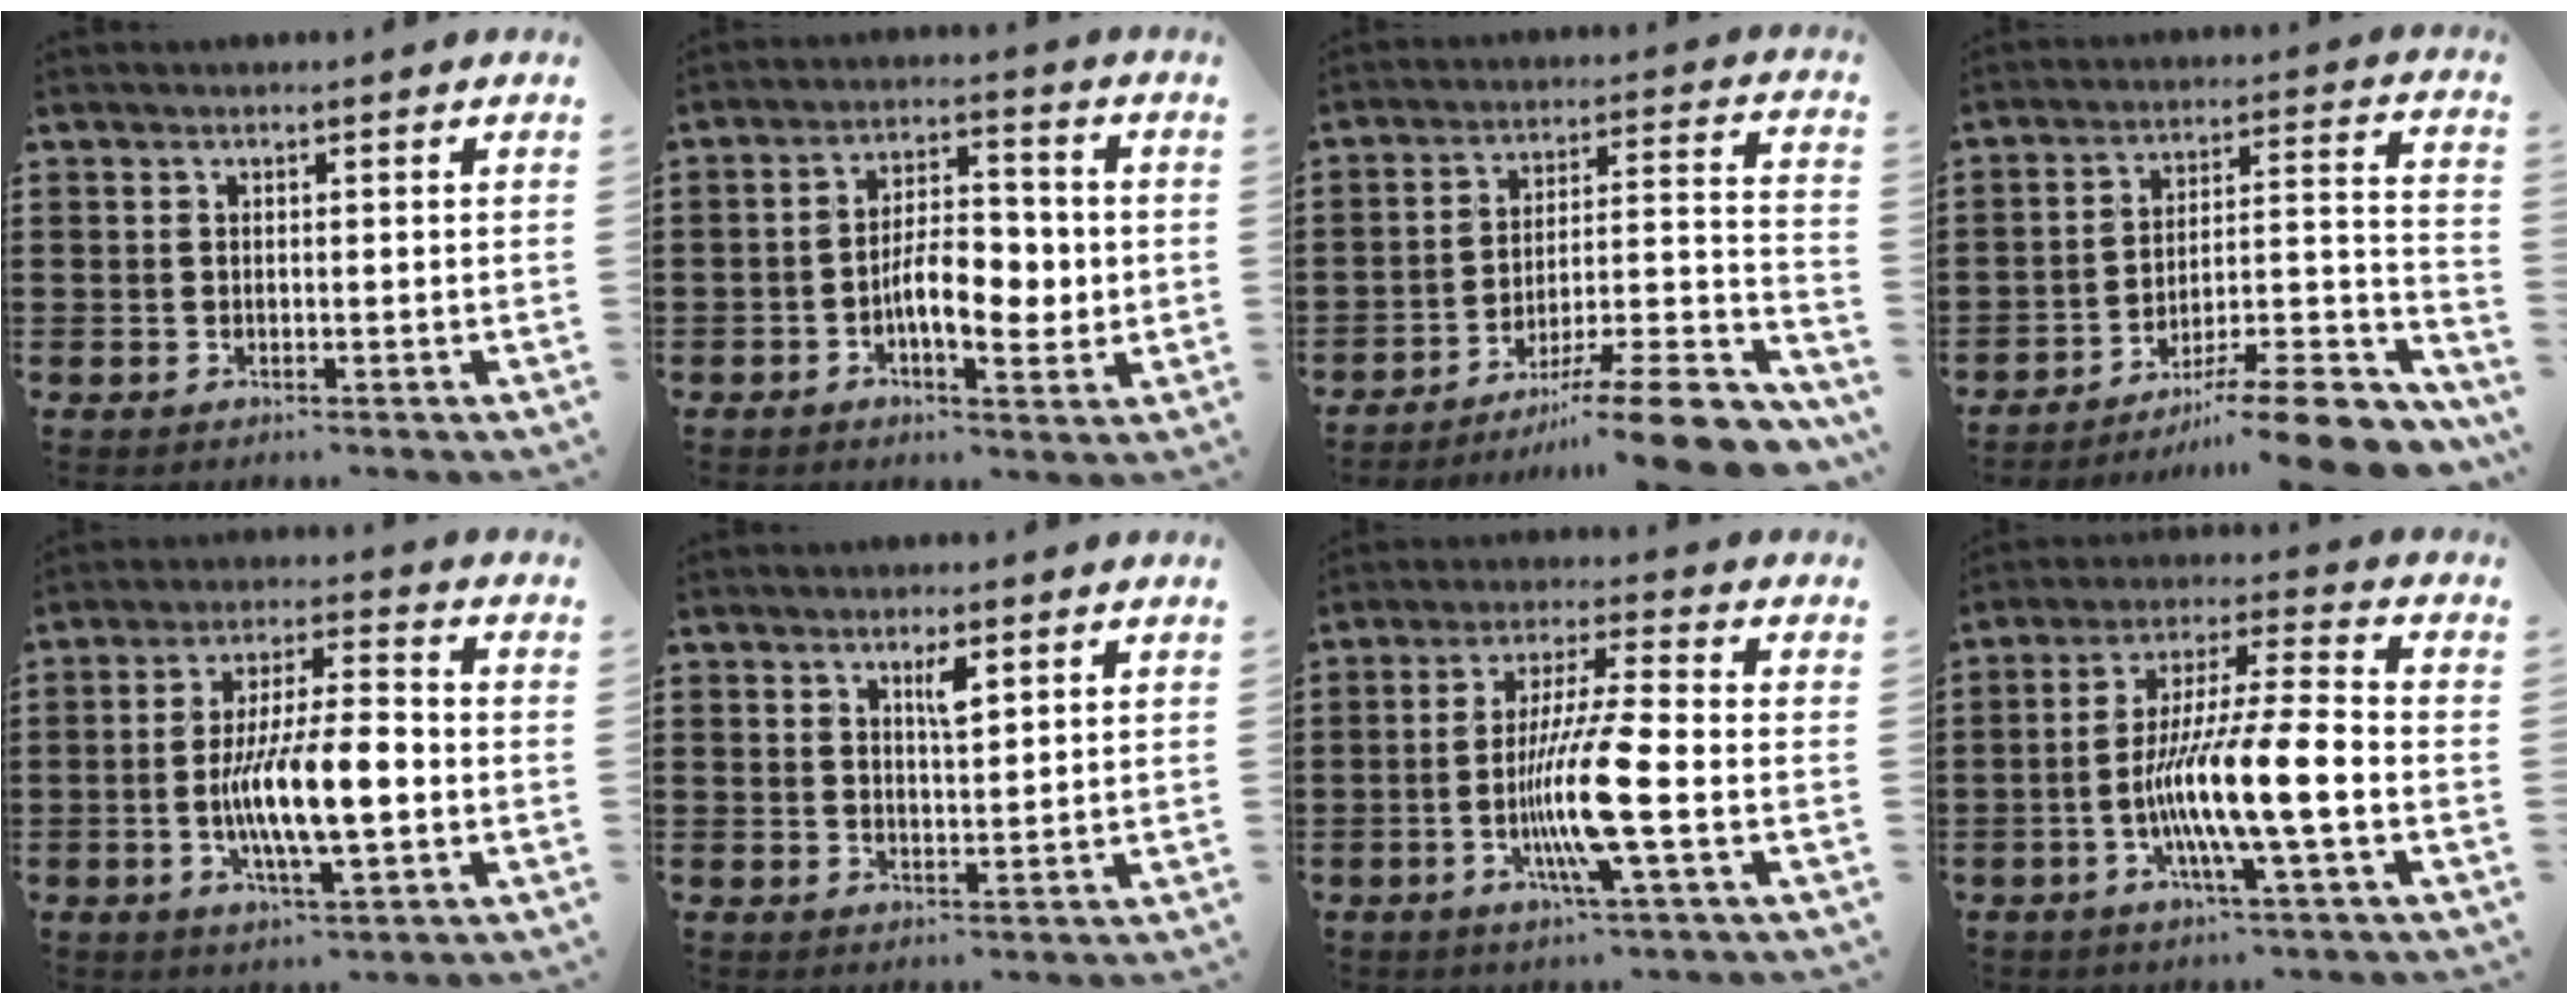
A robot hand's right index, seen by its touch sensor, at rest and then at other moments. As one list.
[{"total": 7.2, "force": [-1.3, 4.0, 5.8], "torque": [-0.084, 0.004, -0.030]}, {"total": 12.3, "force": [-9.3, 0.9, 8.0], "torque": [-0.092, 0.017, -0.172]}, {"total": 11.1, "force": [-8.6, 1.3, 6.9], "torque": [-0.085, 0.017, -0.162]}, {"total": 11.1, "force": [-2.3, 3.2, 10.4], "torque": [-0.194, -0.004, -0.044]}, {"total": 2.9, "force": [1.6, 0.7, 2.3], "torque": [-0.033, -0.002, 0.023]}, {"total": 10.7, "force": [-2.9, 0.4, 10.3], "torque": [-0.206, -0.018, -0.061]}, {"total": 12.4, "force": [-4.0, 1.1, 11.7], "torque": [-0.232, -0.006, -0.080]}]